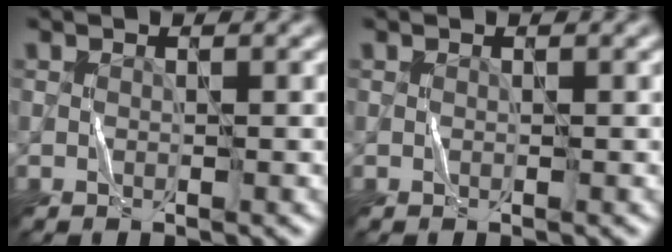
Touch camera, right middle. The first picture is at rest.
{"total": 0.0}